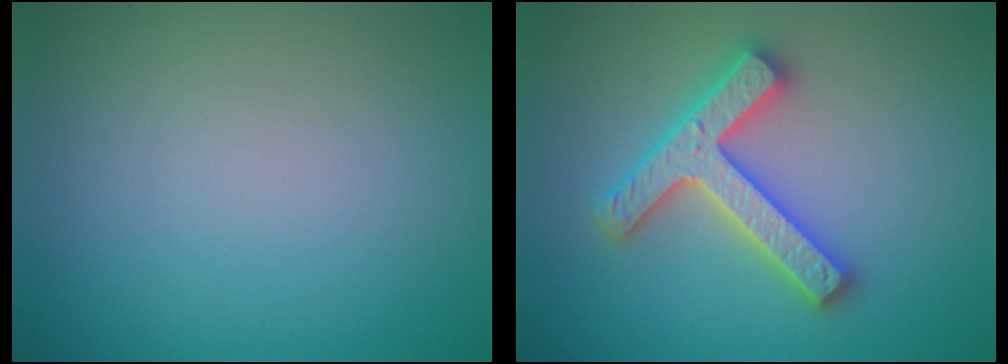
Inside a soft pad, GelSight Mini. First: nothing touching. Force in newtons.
{"total": 4.7, "press": 4.6, "slide": 0.9}